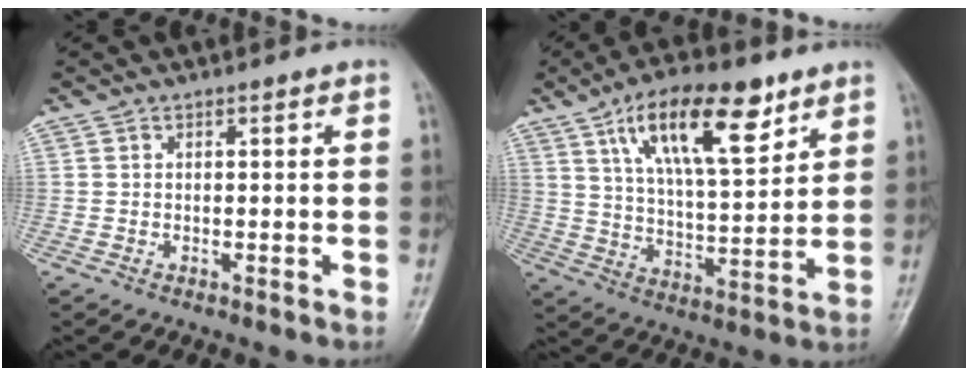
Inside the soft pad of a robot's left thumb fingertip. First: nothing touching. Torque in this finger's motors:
{"motor_torque": [1.77, 1.78, 1.57, -1.20, 0.30]}